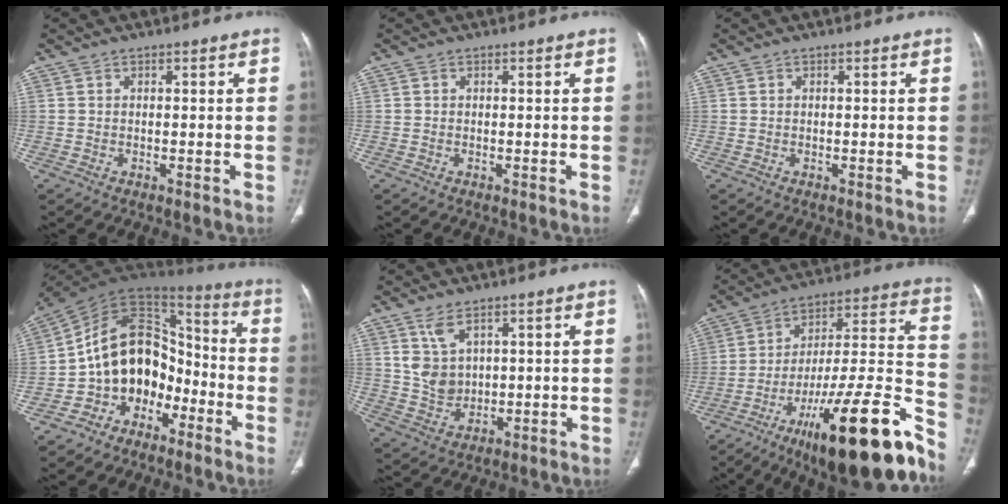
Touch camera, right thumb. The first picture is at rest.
{"total": 0.0}
{"total": 0.0}
{"total": 15.9, "force": [-6.2, 11.8, 8.7], "torque": [-0.094, 0.098, -0.110]}
{"total": 5.9, "force": [2.9, 3.7, 3.6], "torque": [-0.063, -0.018, 0.071]}
{"total": 29.9, "force": [-18.0, 6.7, 23.0], "torque": [-0.274, 0.088, -0.276]}